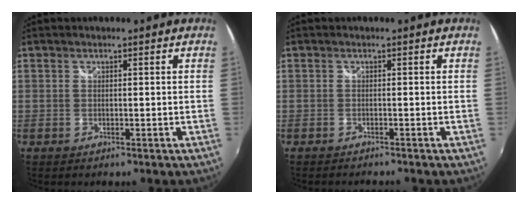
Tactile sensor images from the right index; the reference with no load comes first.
{"total": 1.7, "force": [-1.6, 0.2, 0.3], "torque": [-0.014, -0.012, -0.030]}